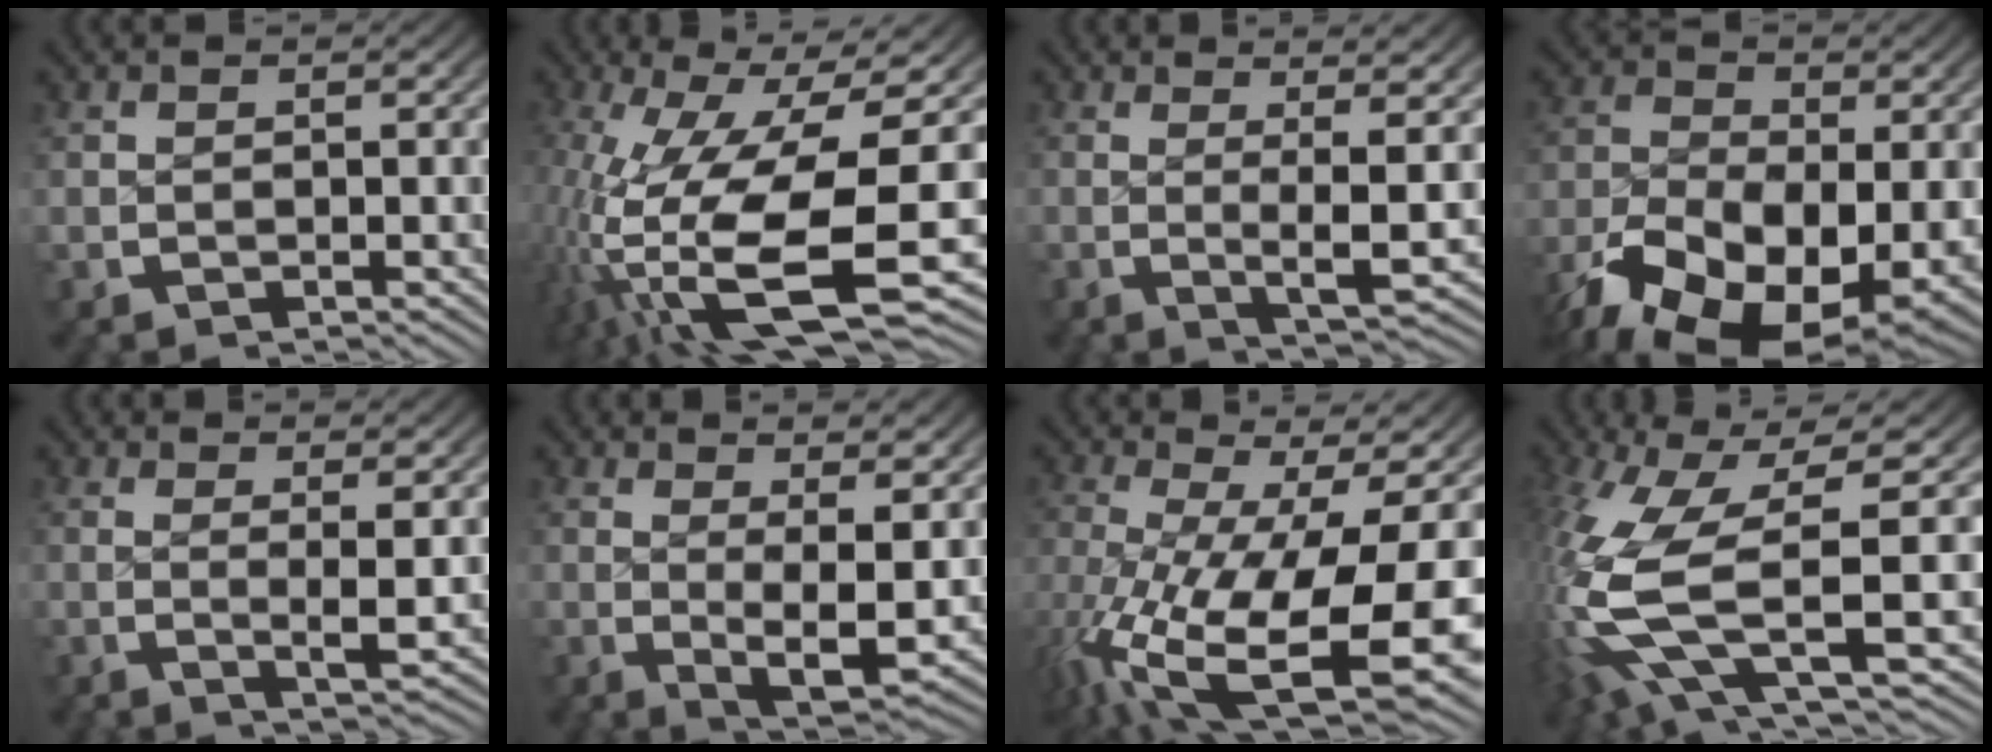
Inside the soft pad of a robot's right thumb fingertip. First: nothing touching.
{"total": 17.3, "force": [-2.0, 9.7, 14.1], "torque": [-0.292, -0.069, 0.016]}
{"total": 5.9, "force": [0.5, 0.9, 5.8], "torque": [-0.103, -0.003, 0.008]}
{"total": 13.7, "force": [-5.0, 8.7, 9.3], "torque": [-0.191, -0.072, -0.048]}
{"total": 3.0, "force": [0.5, 0.1, 2.9], "torque": [-0.056, -0.008, 0.006]}
{"total": 5.5, "force": [0.1, 2.1, 5.1], "torque": [-0.093, -0.022, 0.007]}
{"total": 16.0, "force": [-3.8, 9.3, 12.4], "torque": [-0.264, -0.081, -0.007]}
{"total": 14.7, "force": [-1.0, 8.4, 12.0], "torque": [-0.281, -0.046, 0.008]}